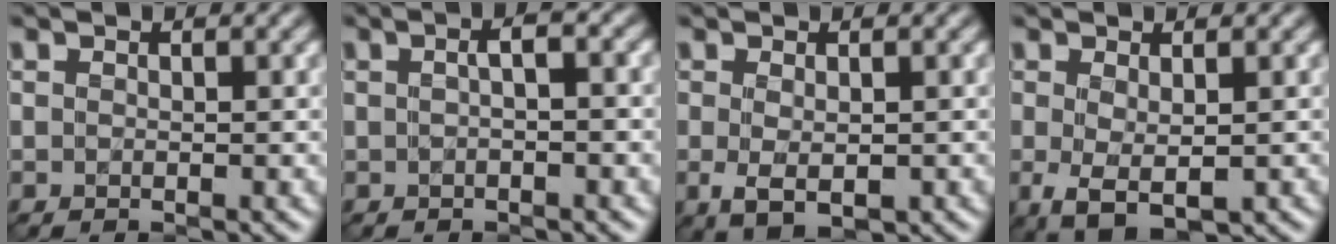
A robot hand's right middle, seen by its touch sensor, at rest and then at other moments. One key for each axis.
{"total": 2.2, "fx": 0.2, "fy": 0.6, "fz": 2.1, "tx": -0.026, "ty": 0.001, "tz": 0.000}
{"total": 3.0, "fx": -0.6, "fy": 1.5, "fz": 2.6, "tx": -0.052, "ty": -0.010, "tz": -0.003}
{"total": 3.4, "fx": -0.6, "fy": 1.4, "fz": 3.1, "tx": -0.063, "ty": -0.009, "tz": -0.005}